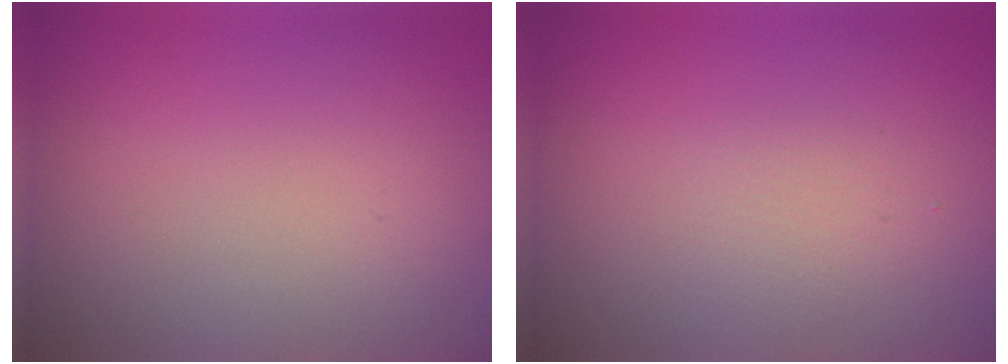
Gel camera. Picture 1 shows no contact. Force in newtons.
{"total": 1.4, "press": 1.4, "slide": 0.1}